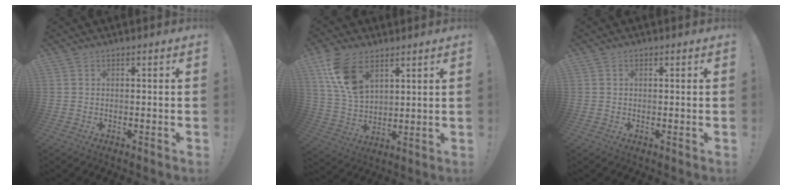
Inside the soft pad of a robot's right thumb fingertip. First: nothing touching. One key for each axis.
{"total": 14.1, "fx": 7.5, "fy": 8.6, "fz": 8.1, "tx": -0.152, "ty": -0.023, "tz": 0.148}
{"total": 0.5, "fx": 0.2, "fy": 0.4, "fz": 0.2, "tx": 0.000, "ty": 0.001, "tz": 0.002}